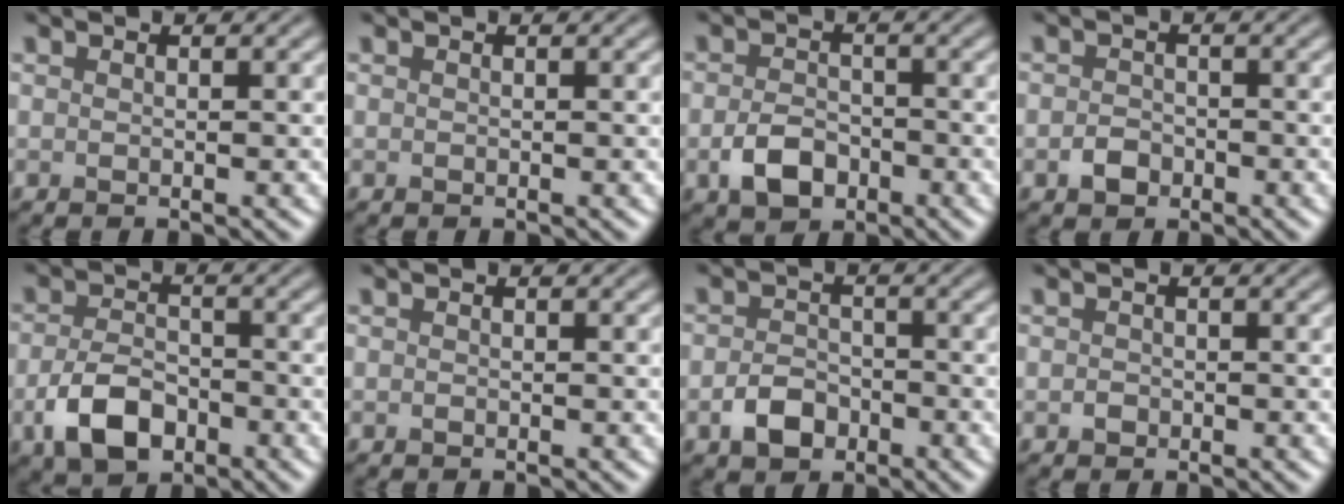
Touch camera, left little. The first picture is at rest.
{"total": 0.0}
{"total": 3.5, "force": [-1.6, 2.4, 2.1], "torque": [-0.042, -0.002, -0.034]}
{"total": 1.7, "force": [-0.9, 1.3, 0.7], "torque": [-0.010, 0.000, -0.023]}
{"total": 5.0, "force": [-2.4, 3.0, 3.2], "torque": [-0.067, -0.004, -0.048]}
{"total": 0.0}
{"total": 3.0, "force": [-1.6, 2.1, 1.5], "torque": [-0.025, 0.002, -0.035]}
{"total": 0.7, "force": [-0.3, 0.6, 0.2], "torque": [-0.001, -0.003, -0.011]}